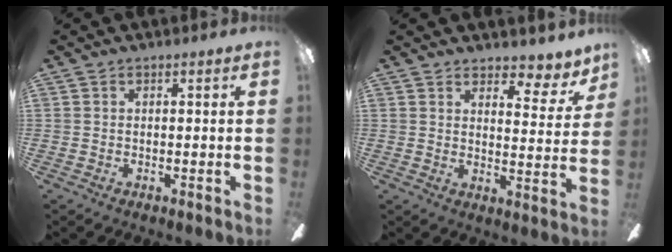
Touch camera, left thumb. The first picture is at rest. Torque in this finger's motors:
{"motor_torque": [0.06, 0.02, -0.68, -0.05, 0.03]}